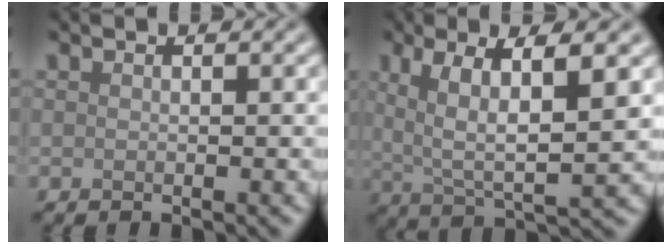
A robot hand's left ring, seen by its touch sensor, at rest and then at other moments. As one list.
[{"total": 7.5, "force": [2.3, 2.1, 6.9], "torque": [-0.121, -0.002, 0.044]}]